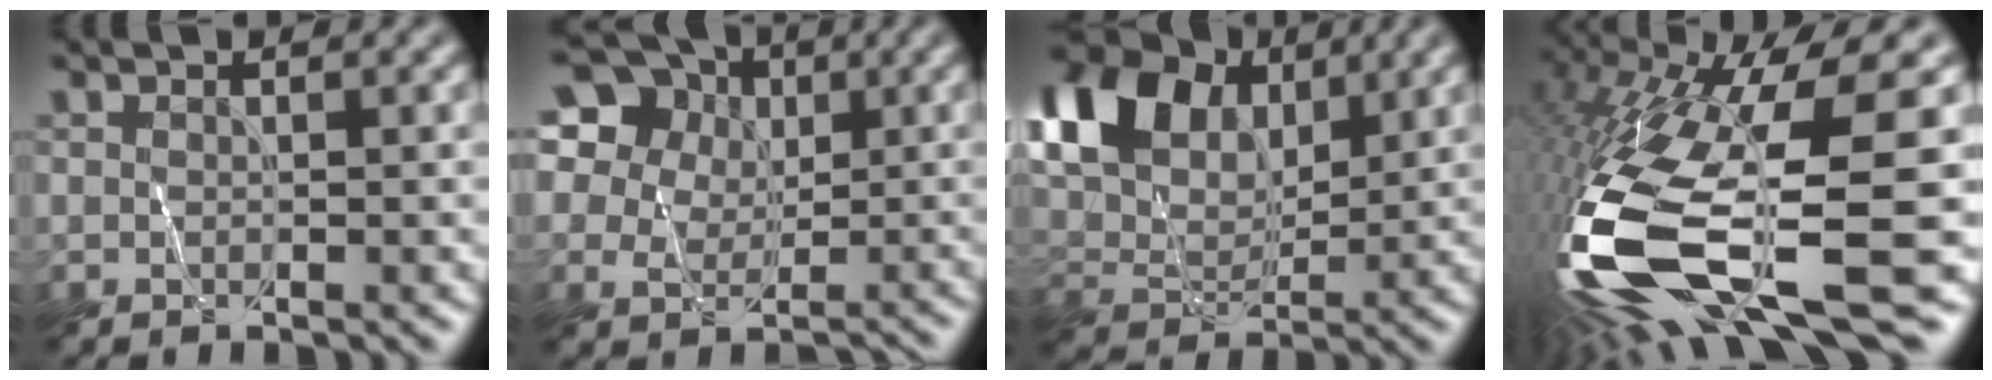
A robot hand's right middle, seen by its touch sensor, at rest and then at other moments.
{"total": 13.7, "force": [6.3, 11.0, 5.3], "torque": [-0.147, 0.059, 0.115]}
{"total": 14.4, "force": [6.6, 9.2, 9.0], "torque": [-0.215, 0.042, 0.106]}
{"total": 17.1, "force": [-4.6, 5.0, 15.7], "torque": [-0.336, -0.038, -0.069]}